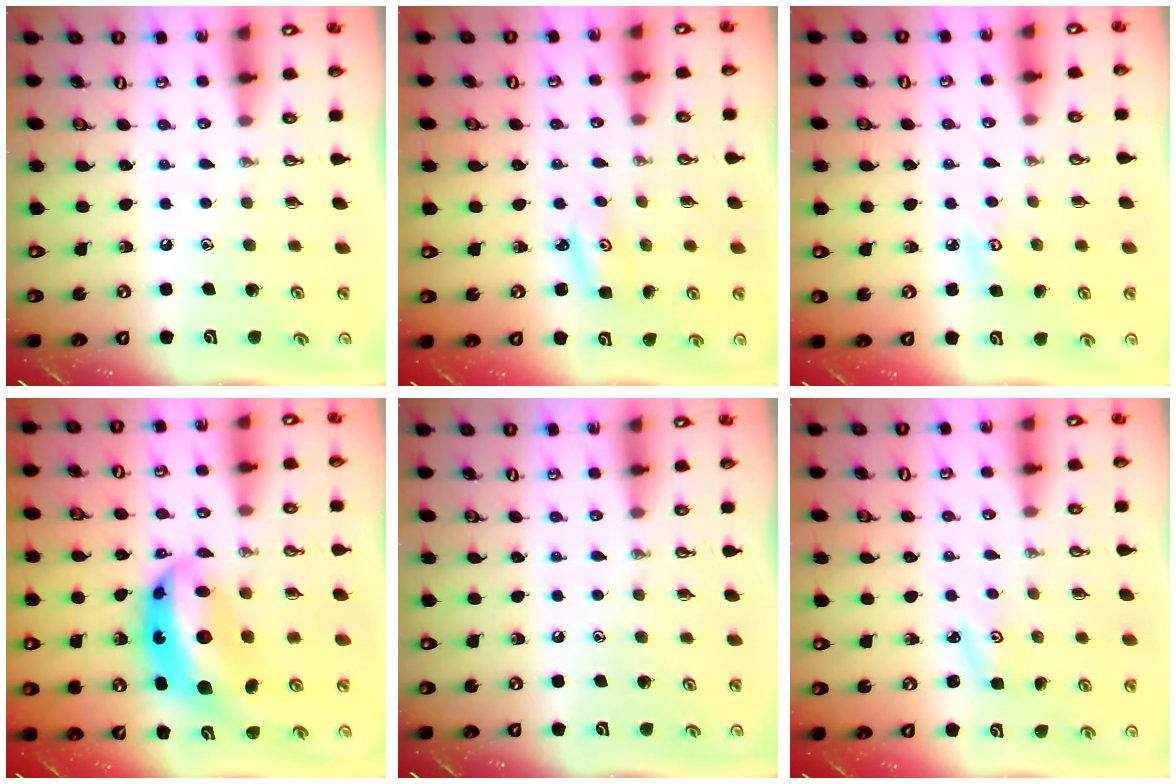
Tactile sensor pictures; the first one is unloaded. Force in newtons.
{"total": 3.9, "press": 3.9, "slide": 0.4}
{"total": 3.9, "press": 3.9, "slide": 0.3}
{"total": 13.4, "press": 13.3, "slide": 1.3}
{"total": 0.0}
{"total": 2.7, "press": 2.6, "slide": 0.4}